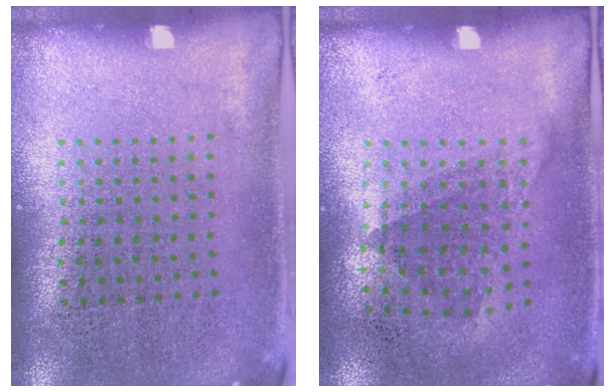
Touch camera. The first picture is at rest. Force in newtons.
{"total": 1.1, "press": 0.8, "slide": 0.7}